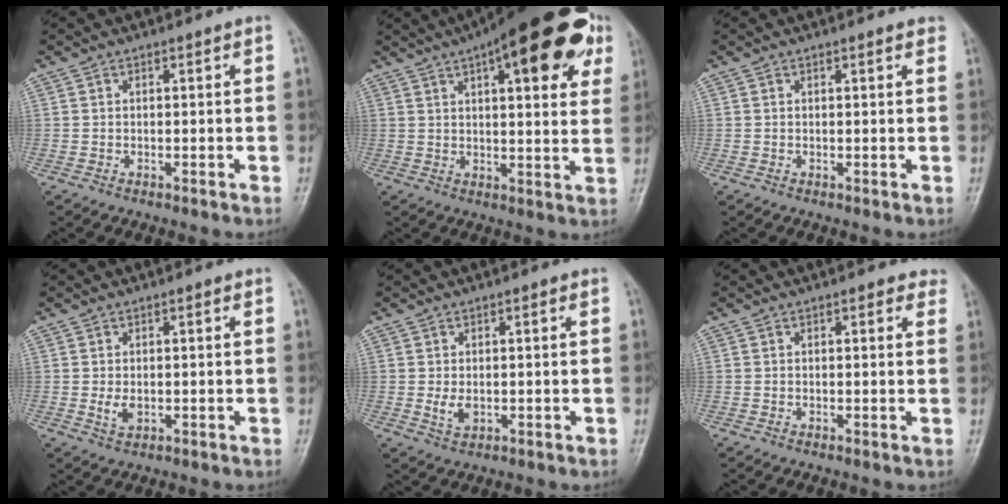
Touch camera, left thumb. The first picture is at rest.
{"total": 23.6, "force": [11.1, 8.1, 19.2], "torque": [-0.243, 0.002, 0.147]}
{"total": 1.5, "force": [1.1, 0.3, 1.0], "torque": [-0.009, 0.001, 0.010]}
{"total": 2.6, "force": [-0.1, 1.7, 2.0], "torque": [-0.034, -0.006, 0.001]}
{"total": 2.9, "force": [-0.1, 1.8, 2.2], "torque": [-0.038, -0.007, 0.003]}
{"total": 1.8, "force": [1.1, 1.0, 0.9], "torque": [0.007, -0.001, 0.006]}